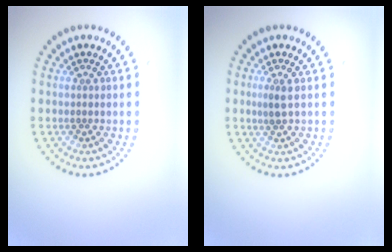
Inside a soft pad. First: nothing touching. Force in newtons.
{"total": 1.1, "press": 0.9, "slide": 0.6}